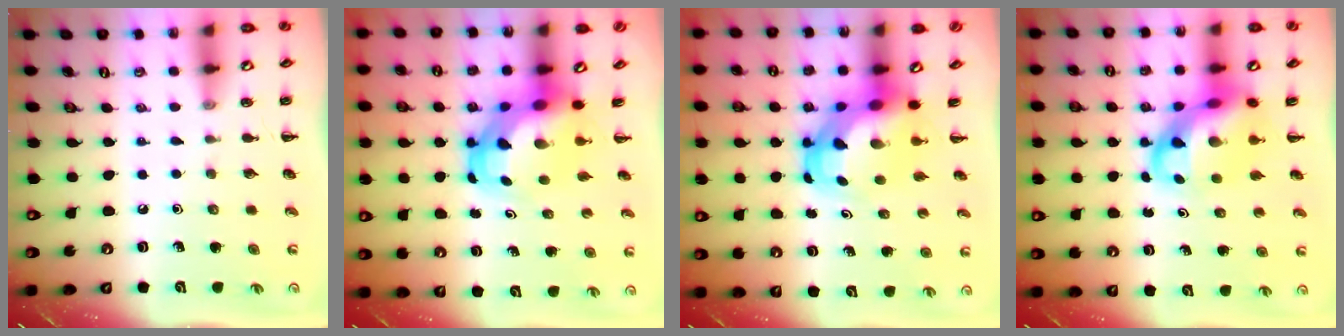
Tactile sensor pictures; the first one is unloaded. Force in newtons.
{"total": 6.9, "press": 6.6, "slide": 2.0}
{"total": 6.9, "press": 6.6, "slide": 2.0}
{"total": 11.7, "press": 11.3, "slide": 3.2}